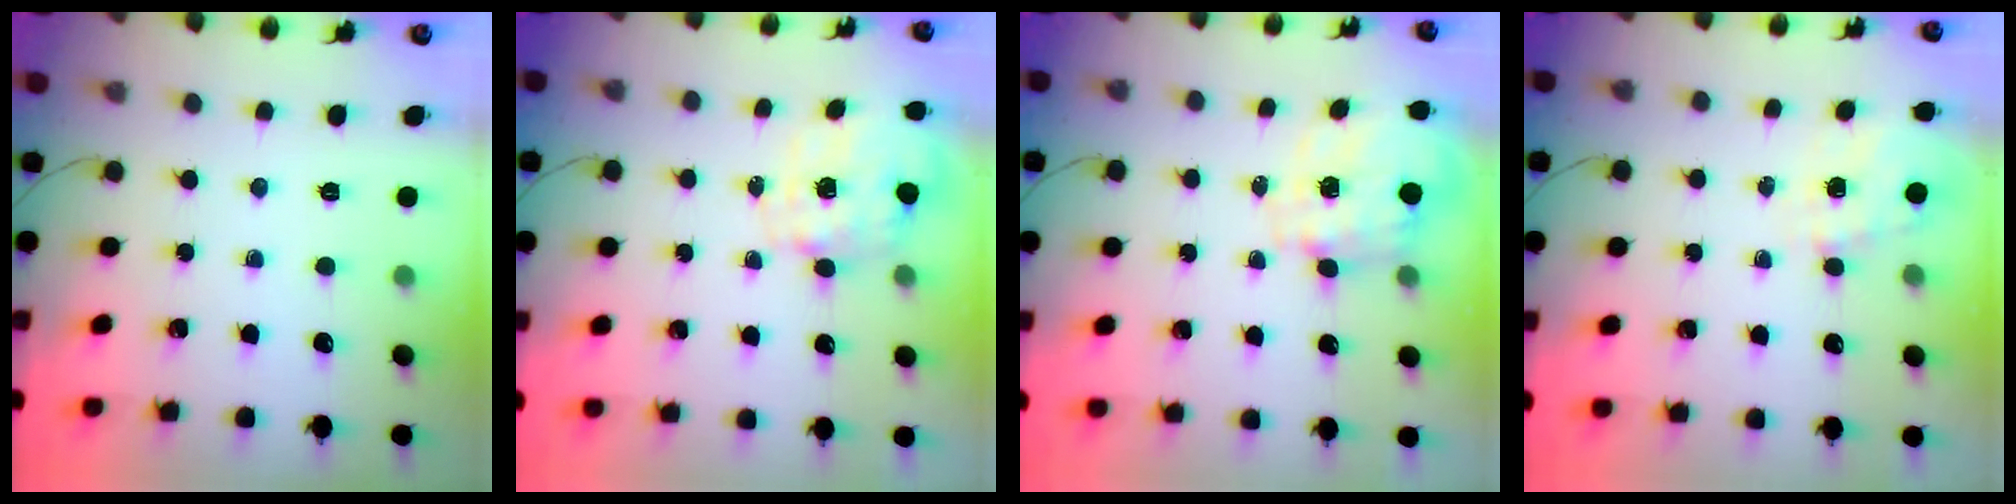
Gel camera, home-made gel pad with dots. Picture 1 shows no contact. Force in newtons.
{"total": 2.8, "press": 2.6, "slide": 0.9}
{"total": 2.6, "press": 2.4, "slide": 1.0}
{"total": 0.9, "press": 0.4, "slide": 0.8}